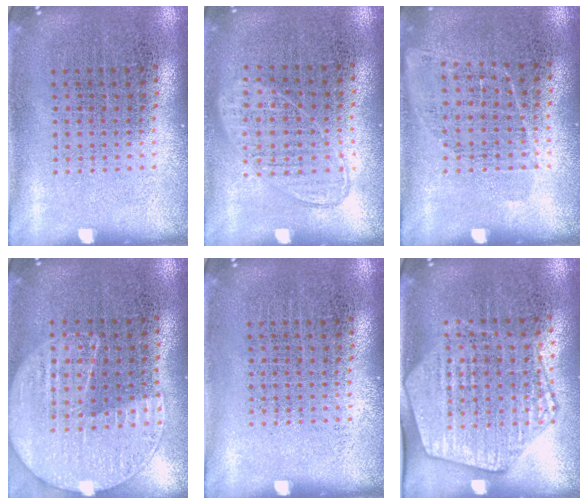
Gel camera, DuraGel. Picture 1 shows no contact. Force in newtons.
{"total": 0.9, "press": 0.9, "slide": 0.3}
{"total": 1.0, "press": 0.8, "slide": 0.6}
{"total": 1.1, "press": 1.1, "slide": 0.4}
{"total": 0.0}
{"total": 2.1, "press": 1.9, "slide": 0.8}